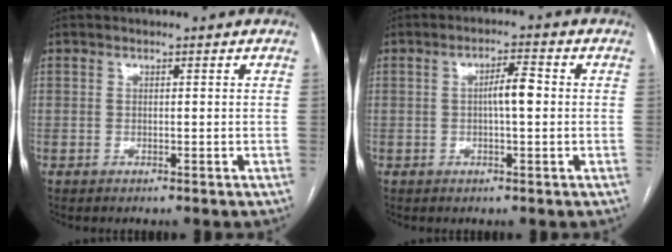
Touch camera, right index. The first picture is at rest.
{"total": 3.9, "force": [0.0, 0.6, 3.8], "torque": [-0.065, 0.008, -0.001]}